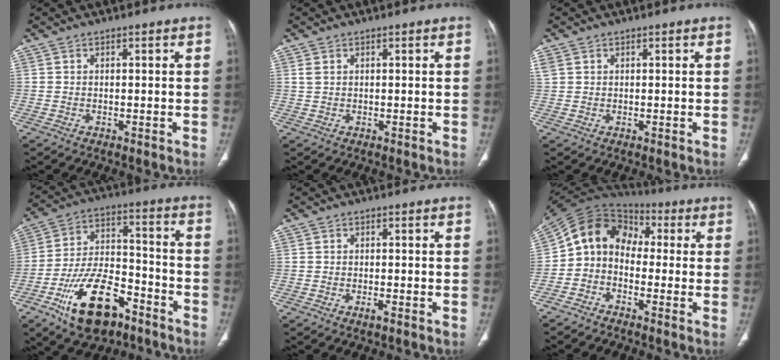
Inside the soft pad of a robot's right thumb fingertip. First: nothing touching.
{"total": 1.2, "force": [0.6, 0.8, 0.6], "torque": [-0.012, 0.007, 0.017]}
{"total": 1.9, "force": [0.8, 1.6, 0.7], "torque": [-0.022, 0.011, 0.023]}
{"total": 17.5, "force": [-9.8, 8.9, 11.4], "torque": [-0.185, 0.071, -0.164]}
{"total": 1.2, "force": [-0.7, 0.3, 0.8], "torque": [-0.016, -0.001, -0.015]}
{"total": 11.1, "force": [-0.9, 8.8, 6.7], "torque": [-0.101, 0.059, -0.036]}